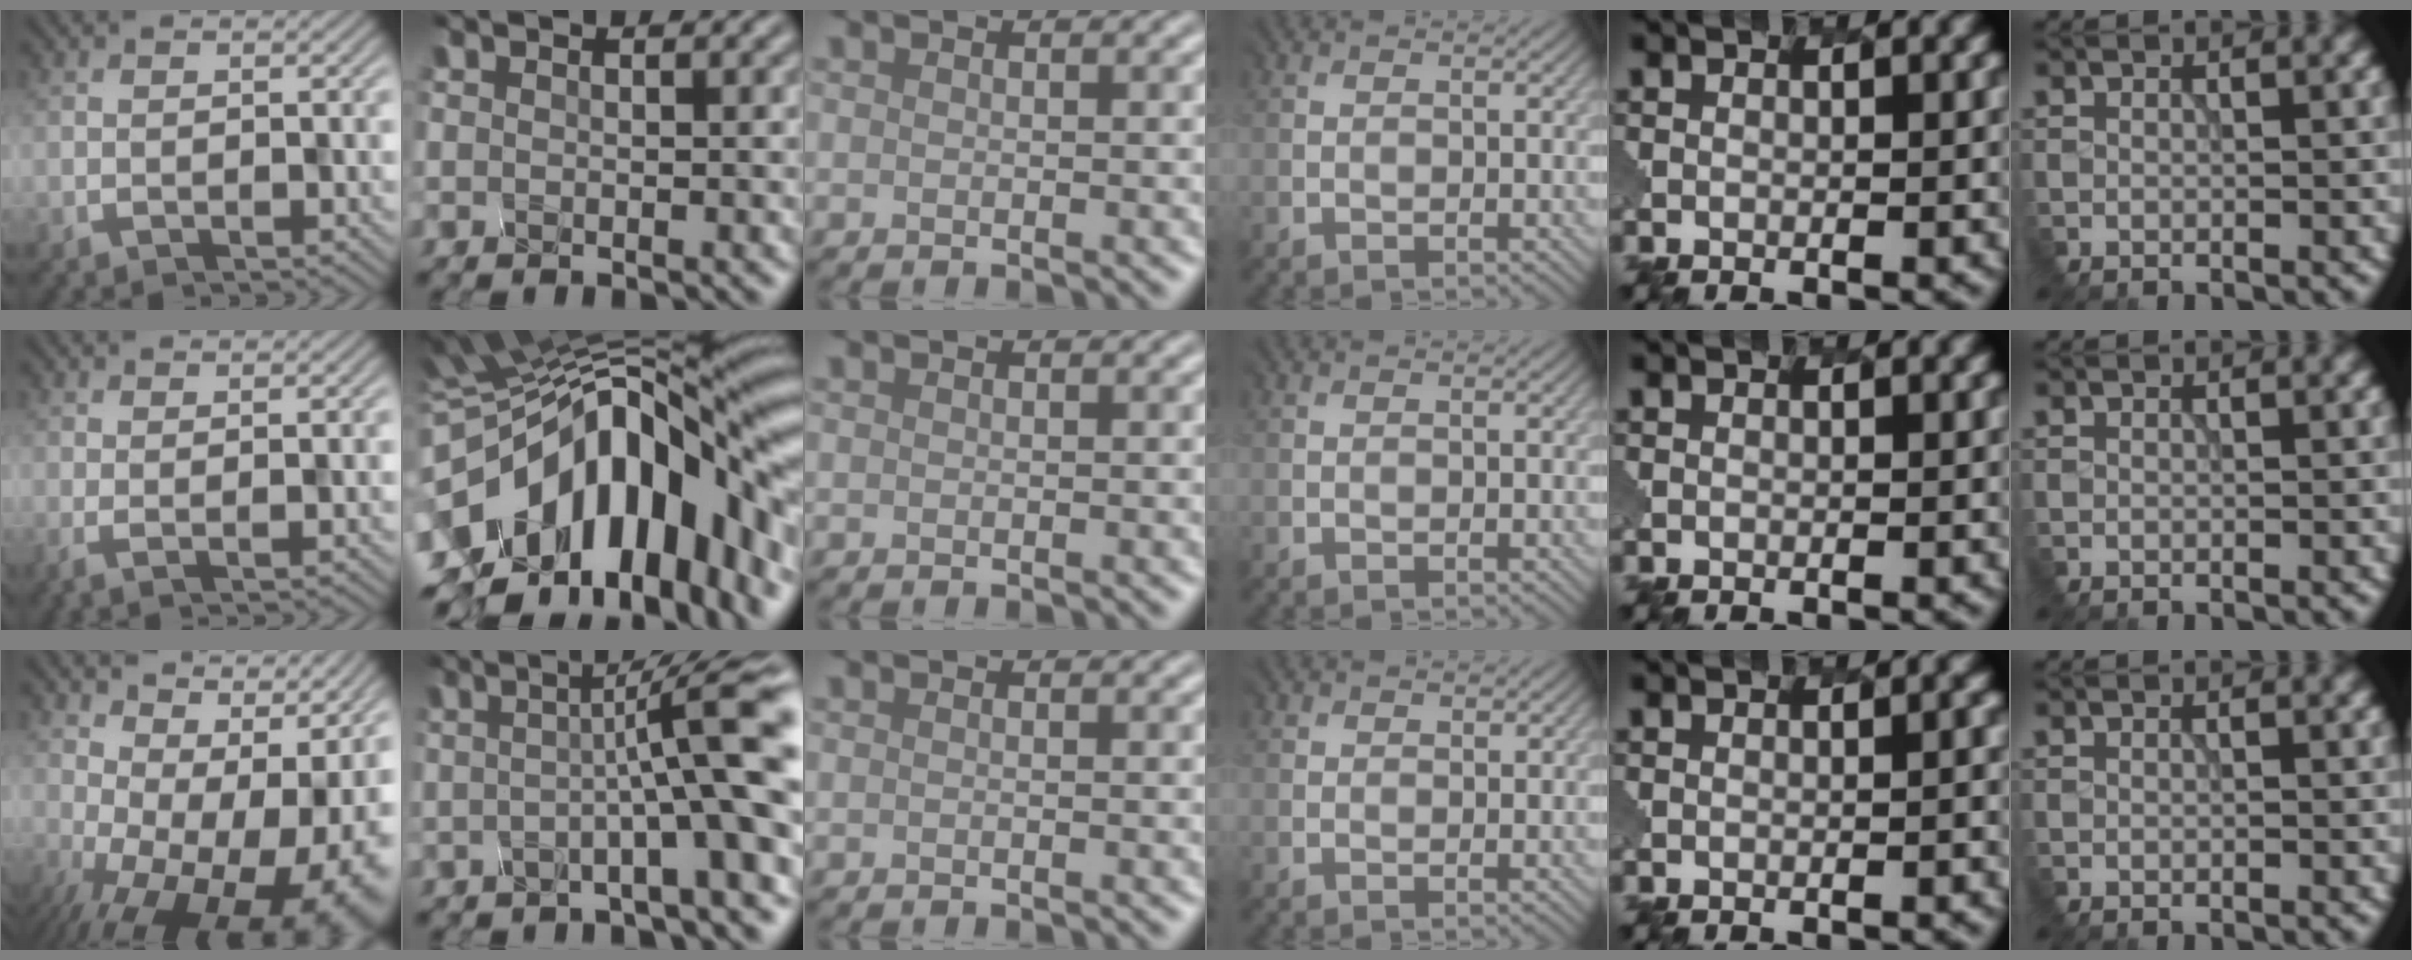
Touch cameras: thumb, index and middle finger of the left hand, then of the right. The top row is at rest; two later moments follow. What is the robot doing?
{"motion": "disassemble", "object": "hinged tin"}